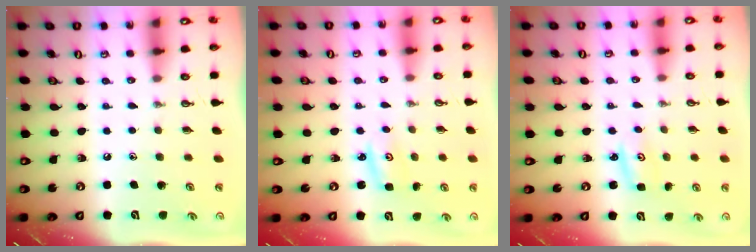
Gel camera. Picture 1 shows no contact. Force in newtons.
{"total": 2.7, "press": 2.7, "slide": 0.2}
{"total": 2.6, "press": 2.6, "slide": 0.3}